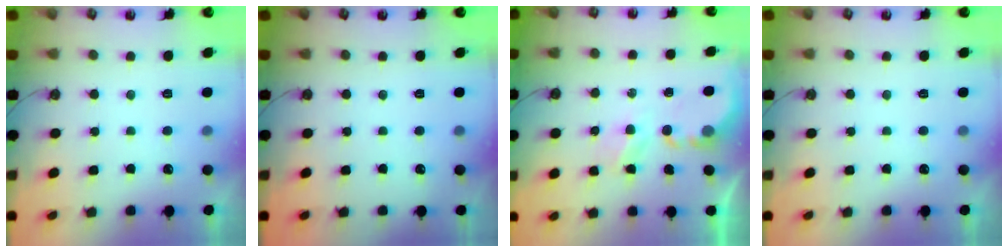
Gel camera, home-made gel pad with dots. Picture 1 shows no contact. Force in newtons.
{"total": 0.0}
{"total": 3.5, "press": 3.5, "slide": 0.3}
{"total": 0.0}